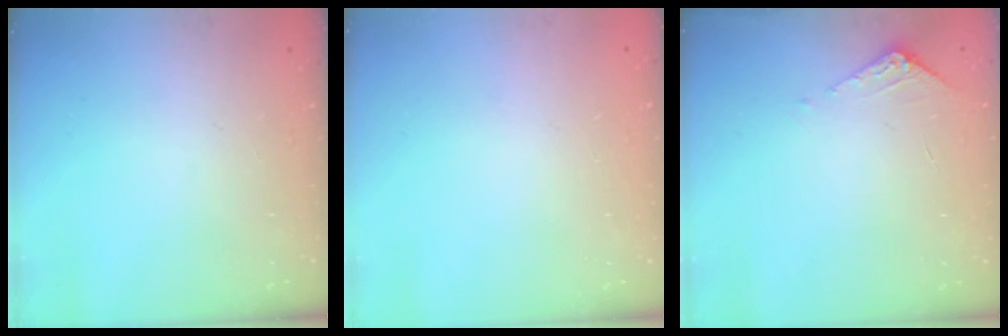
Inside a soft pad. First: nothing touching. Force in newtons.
{"total": 0.0}
{"total": 5.0, "press": 5.0, "slide": 0.5}